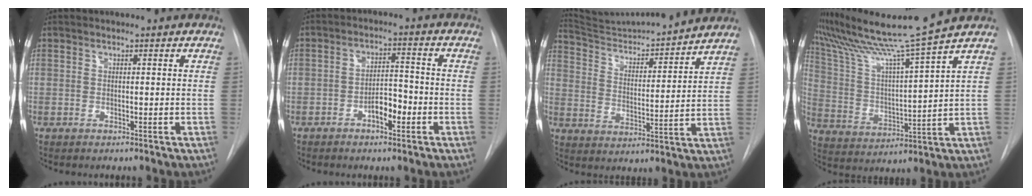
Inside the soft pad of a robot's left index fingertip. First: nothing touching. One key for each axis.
{"total": 4.5, "fx": -2.4, "fy": 1.8, "fz": 3.4, "tx": -0.052, "ty": 0.006, "tz": -0.041}
{"total": 16.5, "fx": 15.7, "fy": -0.3, "fz": 5.1, "tx": -0.091, "ty": -0.015, "tz": 0.241}
{"total": 15.2, "fx": 13.2, "fy": -3.4, "fz": 6.7, "tx": -0.125, "ty": -0.032, "tz": 0.224}